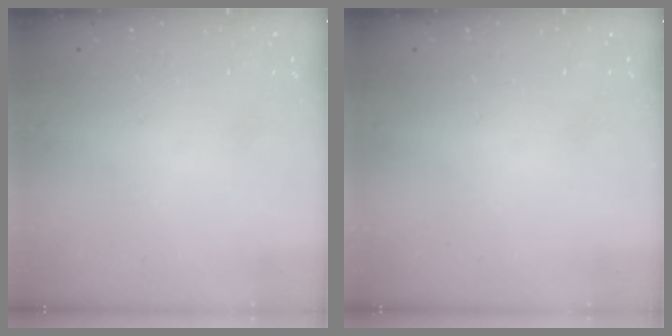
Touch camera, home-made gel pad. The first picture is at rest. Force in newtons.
{"total": 0.0}